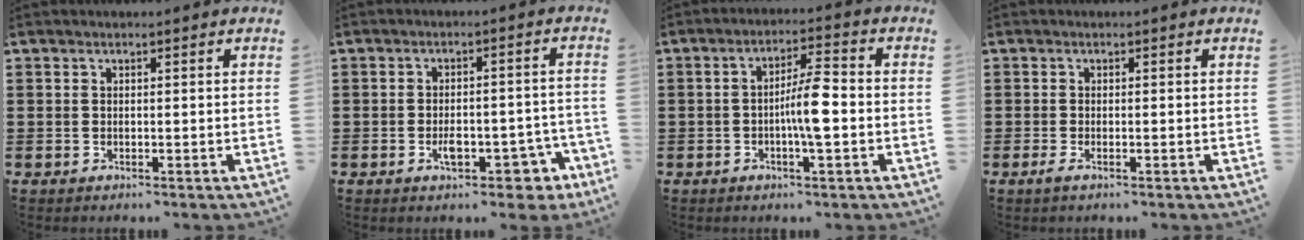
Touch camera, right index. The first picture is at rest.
{"total": 5.3, "force": [-2.4, 2.4, 4.0], "torque": [-0.058, 0.005, -0.041]}
{"total": 6.3, "force": [-1.1, 1.1, 6.1], "torque": [-0.115, 0.001, -0.025]}
{"total": 0.9, "force": [-0.3, 0.1, 0.8], "torque": [-0.021, -0.008, -0.009]}